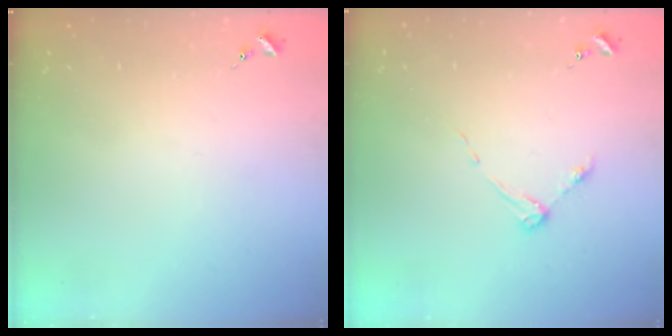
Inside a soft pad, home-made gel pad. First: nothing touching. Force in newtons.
{"total": 3.7, "press": 3.7, "slide": 0.4}